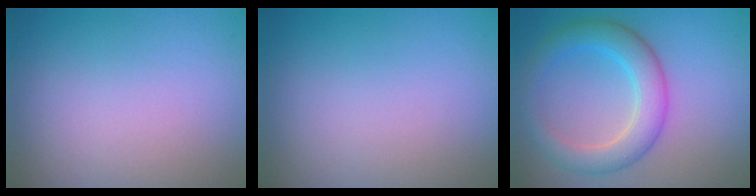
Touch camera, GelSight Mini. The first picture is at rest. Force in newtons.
{"total": 0.0}
{"total": 4.6, "press": 4.6, "slide": 0.1}